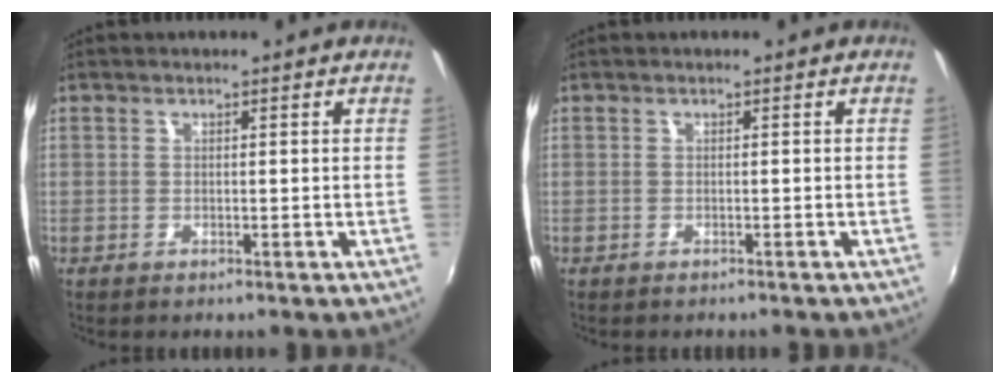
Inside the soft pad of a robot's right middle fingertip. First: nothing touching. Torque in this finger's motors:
{"motor_torque": [0.89, -1.25, 0.09, 0.01]}